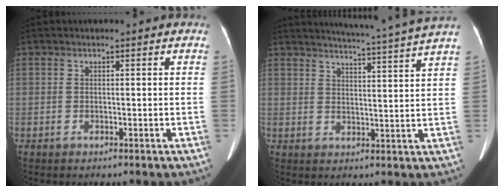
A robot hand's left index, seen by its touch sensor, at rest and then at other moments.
{"total": 12.4, "force": [11.3, -2.8, 4.3], "torque": [-0.069, -0.051, 0.138]}